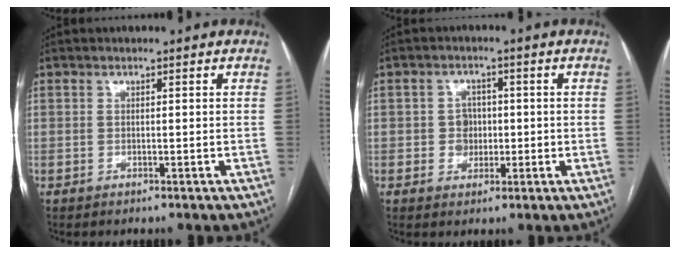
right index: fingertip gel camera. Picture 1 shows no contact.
{"total": 3.4, "force": [-0.2, 3.2, 1.2], "torque": [-0.010, 0.012, 0.003]}